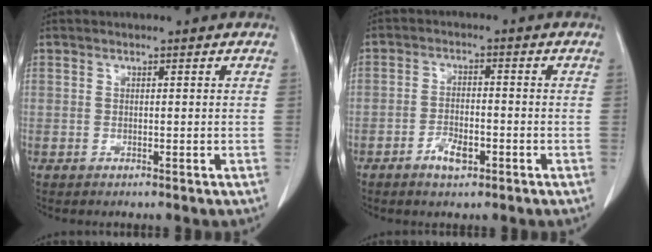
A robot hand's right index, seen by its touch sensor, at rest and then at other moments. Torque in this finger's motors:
{"motor_torque": [0.09, -0.25, 0.05, 0.03]}